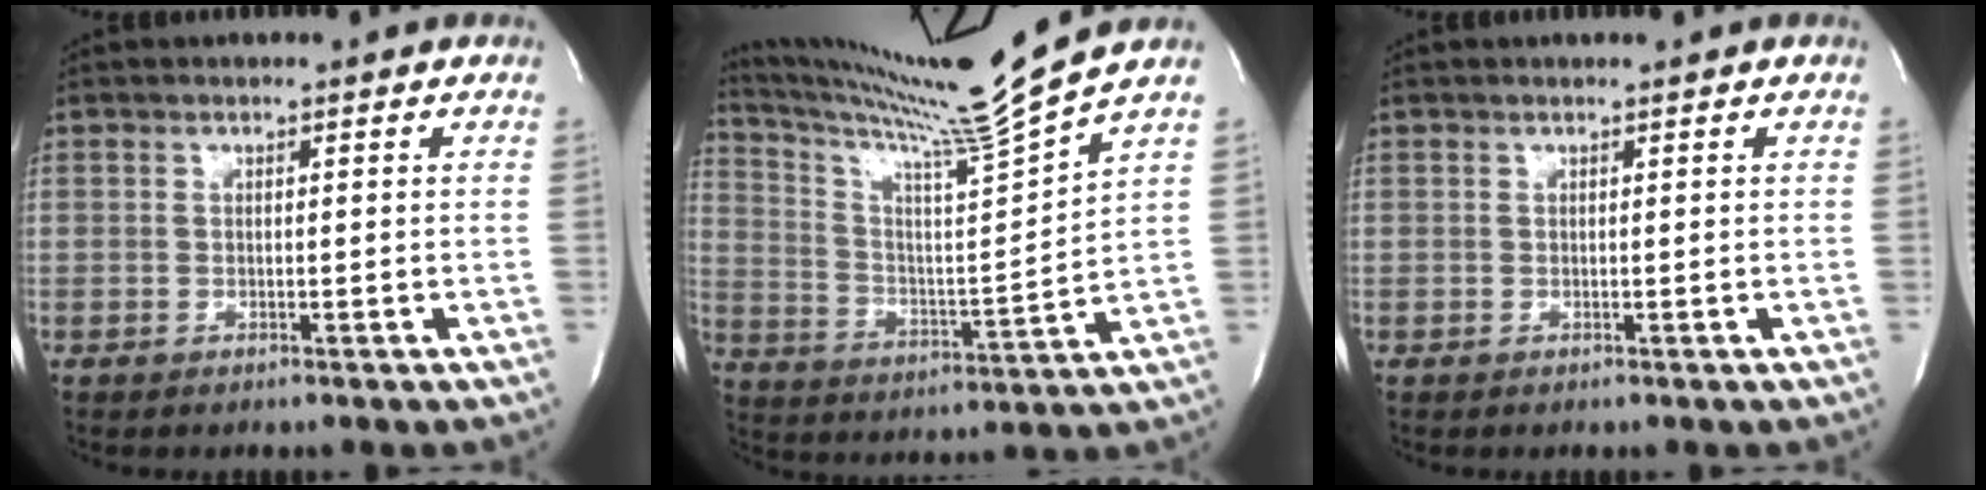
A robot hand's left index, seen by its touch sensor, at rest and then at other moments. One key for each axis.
{"total": 16.1, "fx": 13.9, "fy": -4.4, "fz": 6.7, "tx": -0.125, "ty": -0.057, "tz": 0.230}
{"total": 0.0}